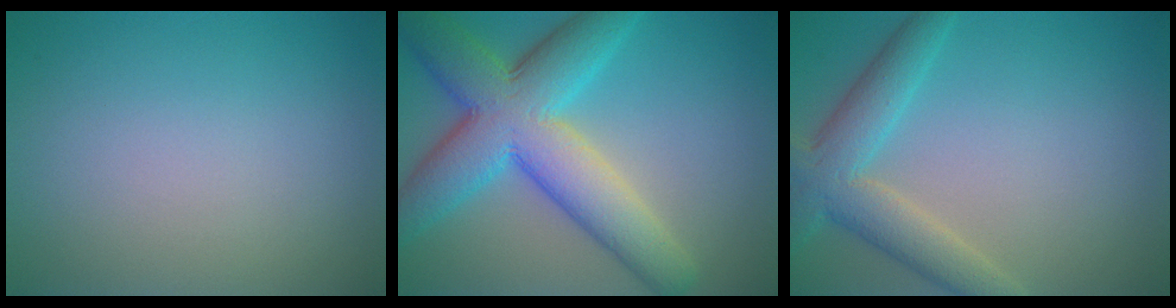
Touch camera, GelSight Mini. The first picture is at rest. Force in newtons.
{"total": 10.2, "press": 10.1, "slide": 0.3}
{"total": 5.2, "press": 5.2, "slide": 0.3}